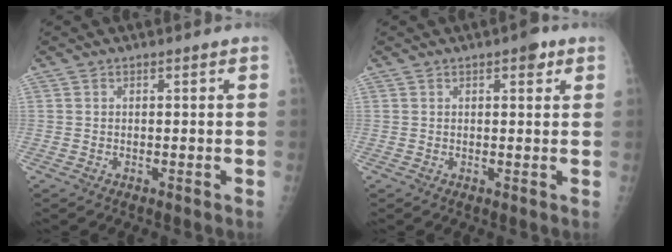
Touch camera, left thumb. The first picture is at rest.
{"total": 2.8, "force": [1.6, 1.2, 2.0], "torque": [-0.017, -0.003, 0.017]}